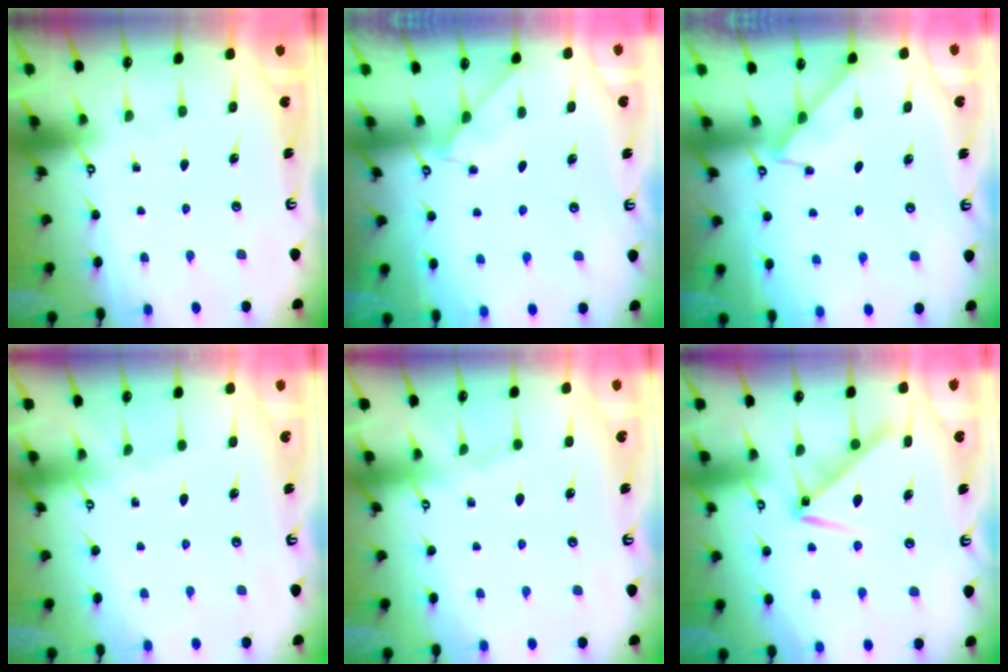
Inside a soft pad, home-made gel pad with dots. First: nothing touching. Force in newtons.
{"total": 2.4, "press": 2.3, "slide": 0.4}
{"total": 2.9, "press": 2.8, "slide": 0.4}
{"total": 2.2, "press": 2.1, "slide": 0.5}
{"total": 4.1, "press": 4.1, "slide": 0.6}
{"total": 9.9, "press": 9.9, "slide": 0.5}